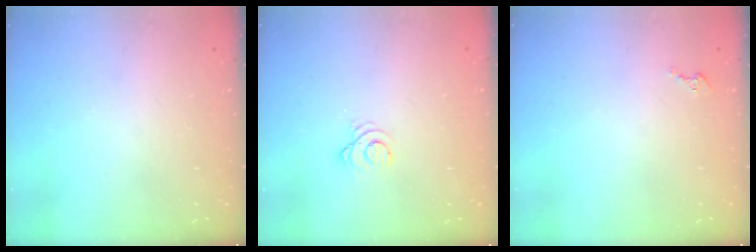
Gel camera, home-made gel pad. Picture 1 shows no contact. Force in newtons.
{"total": 3.2, "press": 3.2, "slide": 0.4}
{"total": 1.6, "press": 1.6, "slide": 0.2}